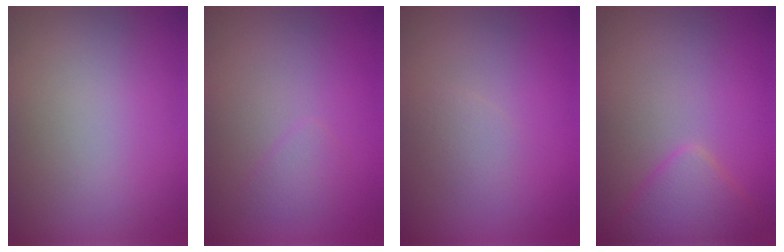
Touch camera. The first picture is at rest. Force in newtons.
{"total": 1.1, "press": 1.1, "slide": 0.1}
{"total": 1.1, "press": 1.1, "slide": 0.1}
{"total": 2.9, "press": 2.9, "slide": 0.0}